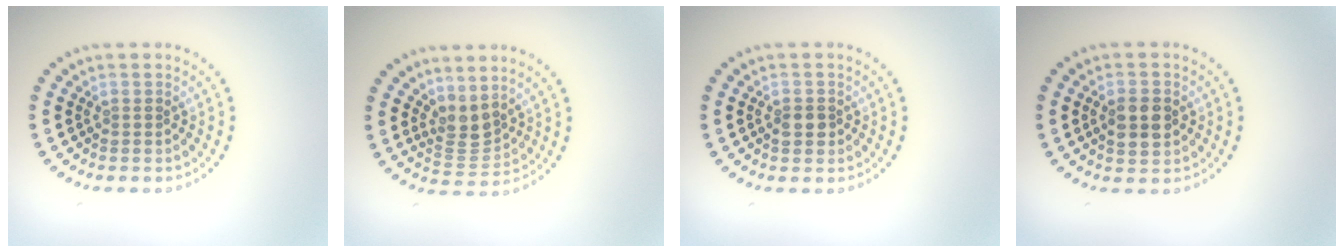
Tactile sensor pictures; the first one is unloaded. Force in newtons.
{"total": 2.6, "press": 2.0, "slide": 1.6}
{"total": 1.6, "press": 1.5, "slide": 0.3}
{"total": 3.2, "press": 3.2, "slide": 0.1}